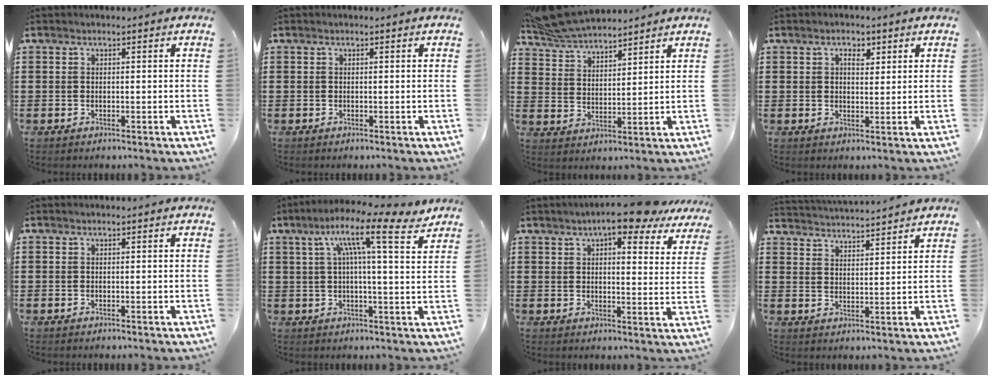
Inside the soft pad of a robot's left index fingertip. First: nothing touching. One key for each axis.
{"total": 0.0}
{"total": 7.5, "fx": 7.1, "fy": 1.6, "fz": 1.9, "tx": -0.066, "ty": -0.018, "tz": 0.133}
{"total": 2.6, "fx": 1.4, "fy": 1.6, "fz": 1.6, "tx": -0.020, "ty": 0.002, "tz": 0.021}
{"total": 0.0}
{"total": 11.4, "fx": 6.7, "fy": 1.8, "fz": 9.0, "tx": -0.170, "ty": -0.021, "tz": 0.105}
{"total": 8.8, "fx": 7.2, "fy": 1.5, "fz": 4.9, "tx": -0.082, "ty": -0.025, "tz": 0.124}
{"total": 3.4, "fx": 3.4, "fy": -0.3, "fz": -0.3, "tx": -0.009, "ty": -0.020, "tz": 0.059}